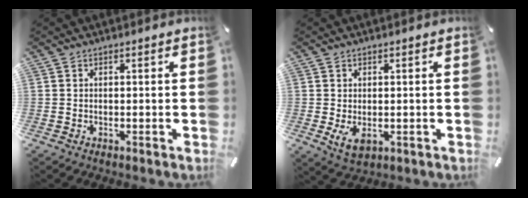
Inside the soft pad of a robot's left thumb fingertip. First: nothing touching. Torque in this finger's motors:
{"motor_torque": [0.88, 0.91, 0.43, 0.13, 0.05]}